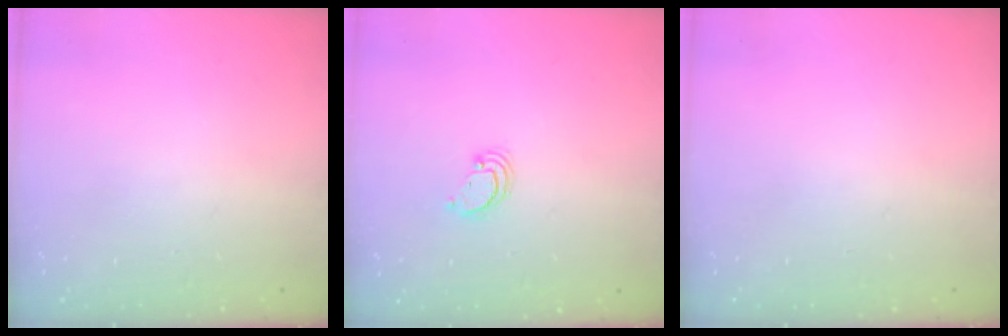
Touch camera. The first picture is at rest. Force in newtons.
{"total": 2.6, "press": 2.6, "slide": 0.2}
{"total": 0.0}